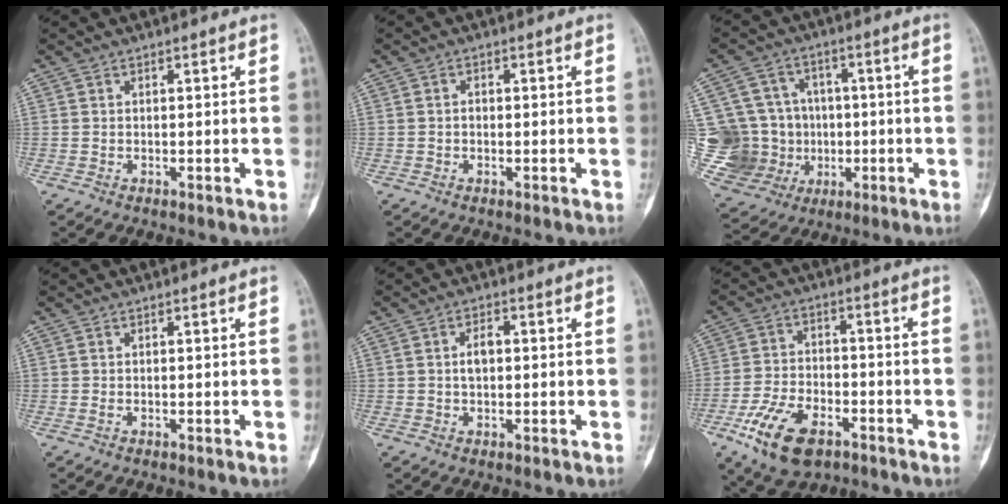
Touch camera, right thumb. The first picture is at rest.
{"total": 0.8, "force": [-0.2, 0.7, 0.5], "torque": [-0.002, 0.002, -0.006]}
{"total": 19.8, "force": [-0.3, 17.9, 8.7], "torque": [-0.167, 0.036, 0.023]}
{"total": 0.0}
{"total": 3.1, "force": [0.2, 1.8, 2.5], "torque": [-0.035, 0.003, 0.001]}
{"total": 12.9, "force": [-6.7, 6.9, 8.6], "torque": [-0.157, 0.019, -0.119]}